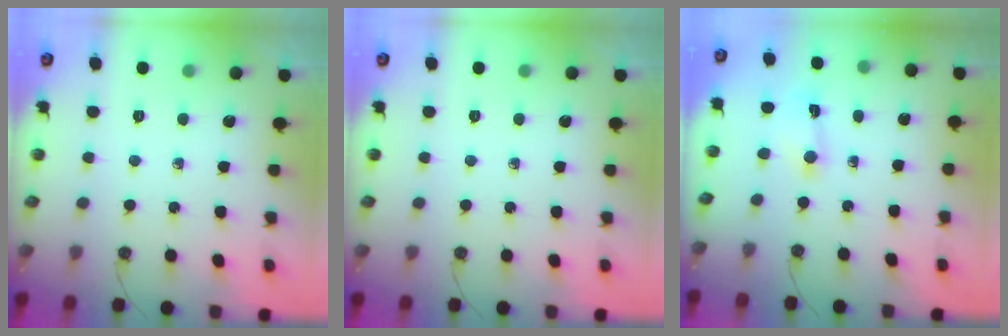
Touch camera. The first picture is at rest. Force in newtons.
{"total": 0.0}
{"total": 1.5, "press": 1.5, "slide": 0.2}